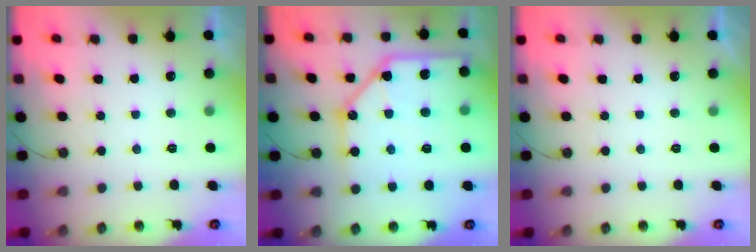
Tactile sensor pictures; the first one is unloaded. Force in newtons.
{"total": 17.3, "press": 17.1, "slide": 2.2}
{"total": 0.0}